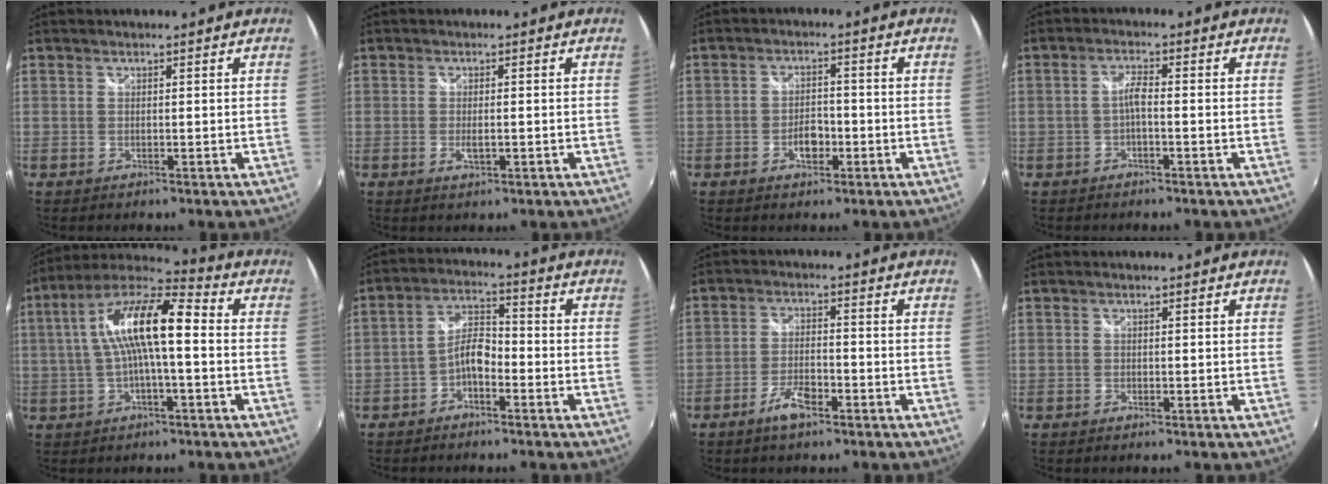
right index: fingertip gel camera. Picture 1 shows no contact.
{"total": 2.2, "force": [-0.6, 0.9, 1.9], "torque": [-0.034, -0.006, -0.008]}
{"total": 4.1, "force": [-1.8, 2.5, 2.7], "torque": [-0.049, 0.002, -0.028]}
{"total": 2.4, "force": [-0.9, 0.4, 2.2], "torque": [-0.047, 0.007, -0.018]}
{"total": 14.4, "force": [0.5, 3.6, 13.9], "torque": [-0.260, 0.024, 0.002]}
{"total": 5.2, "force": [-2.9, 2.3, 3.7], "torque": [-0.076, 0.016, -0.055]}
{"total": 5.4, "force": [-3.5, 1.6, 3.8], "torque": [-0.085, -0.002, -0.063]}
{"total": 0.0}